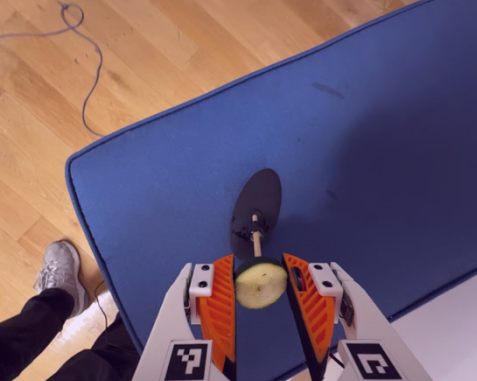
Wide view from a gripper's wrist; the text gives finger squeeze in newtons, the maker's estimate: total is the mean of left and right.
{"total": 9.6, "left": 9.9, "right": 9.3}